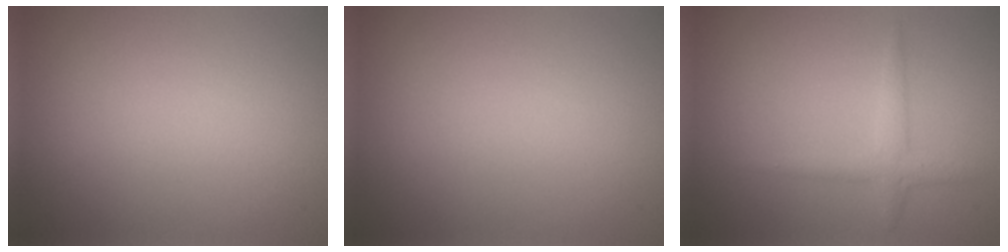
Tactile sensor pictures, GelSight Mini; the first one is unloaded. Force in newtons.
{"total": 0.0}
{"total": 1.8, "press": 1.7, "slide": 0.1}